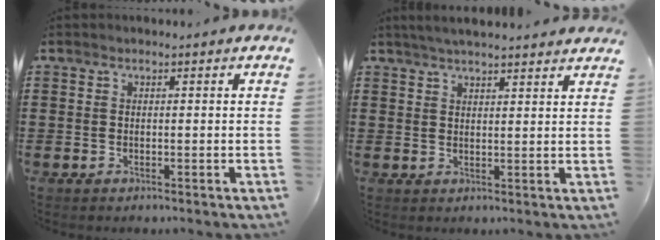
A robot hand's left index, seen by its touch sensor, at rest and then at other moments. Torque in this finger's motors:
{"motor_torque": [2.14, 0.00, 0.10, 0.01]}